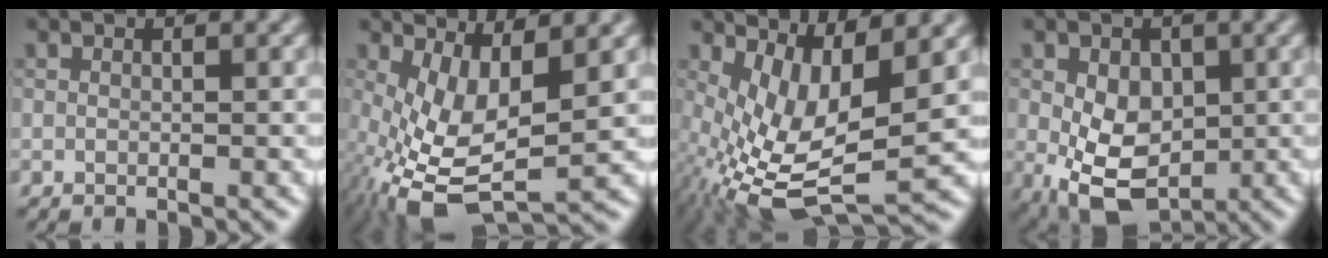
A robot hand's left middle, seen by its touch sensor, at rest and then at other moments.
{"total": 8.1, "force": [-1.1, 3.5, 7.3], "torque": [-0.158, -0.012, -0.016]}
{"total": 9.2, "force": [-0.9, 3.4, 8.5], "torque": [-0.174, -0.018, -0.011]}
{"total": 6.7, "force": [-0.6, 4.5, 4.8], "torque": [-0.096, -0.013, -0.008]}